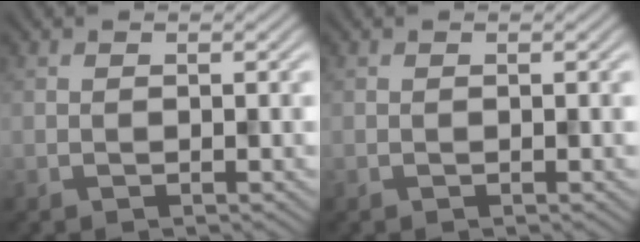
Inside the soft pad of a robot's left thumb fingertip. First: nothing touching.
{"total": 0.0}